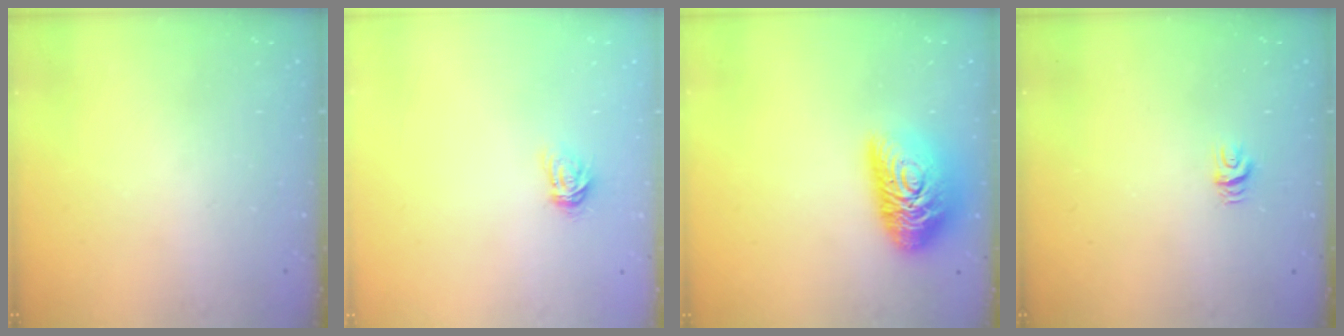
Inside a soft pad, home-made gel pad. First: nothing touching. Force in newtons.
{"total": 5.1, "press": 5.1, "slide": 0.5}
{"total": 16.3, "press": 16.2, "slide": 1.5}
{"total": 5.0, "press": 5.0, "slide": 0.5}